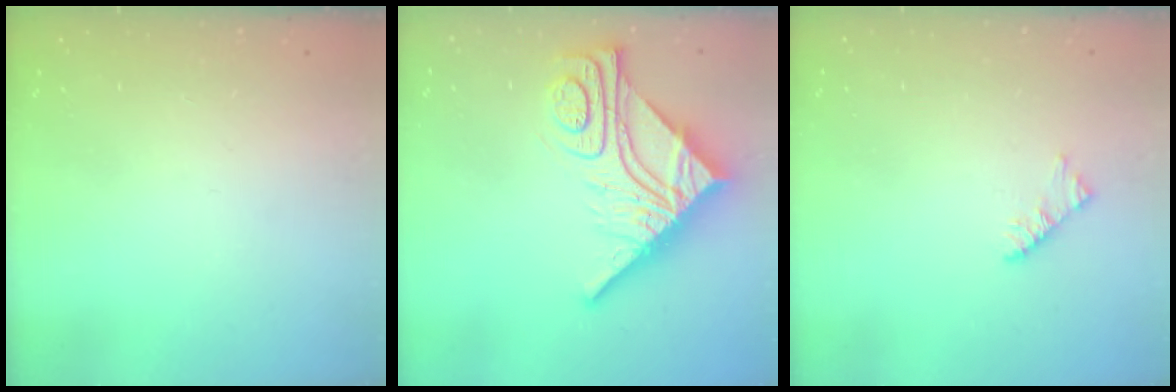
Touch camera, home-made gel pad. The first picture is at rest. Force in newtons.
{"total": 17.5, "press": 17.4, "slide": 1.6}
{"total": 3.3, "press": 3.2, "slide": 0.6}